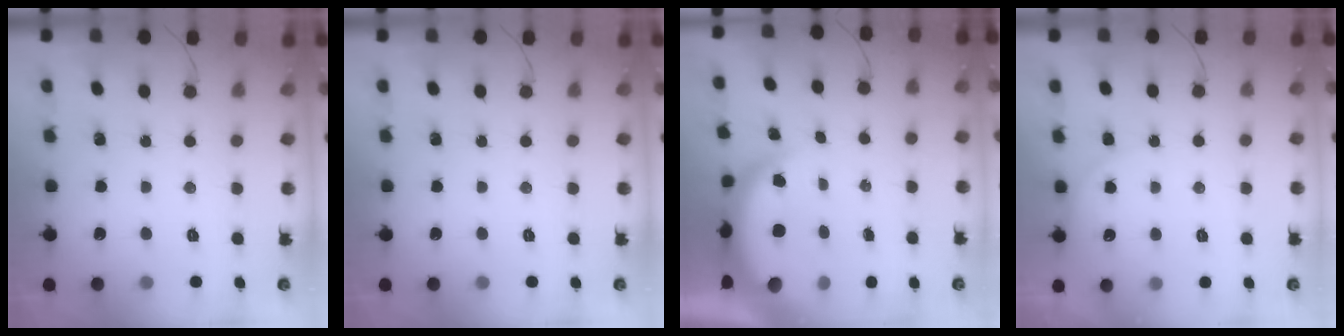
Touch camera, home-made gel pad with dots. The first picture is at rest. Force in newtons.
{"total": 0.0}
{"total": 5.3, "press": 5.2, "slide": 0.9}
{"total": 4.4, "press": 4.4, "slide": 0.2}